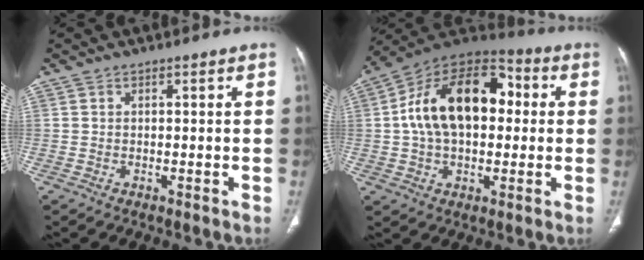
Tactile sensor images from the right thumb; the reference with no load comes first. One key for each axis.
{"total": 20.5, "fx": 2.3, "fy": 12.7, "fz": 16.0, "tx": -0.250, "ty": 0.035, "tz": 0.033}